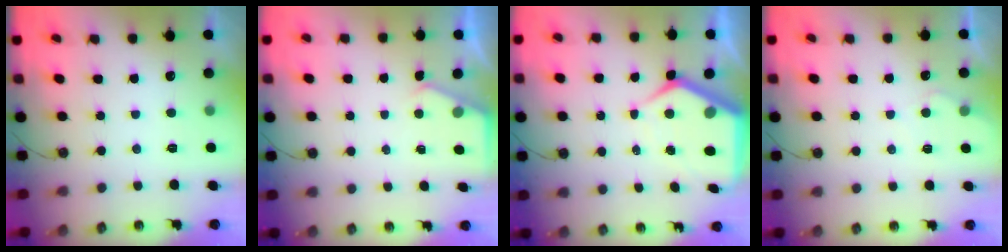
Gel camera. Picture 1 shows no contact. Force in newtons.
{"total": 2.4, "press": 2.4, "slide": 0.4}
{"total": 9.6, "press": 9.5, "slide": 0.9}
{"total": 4.4, "press": 4.4, "slide": 0.6}